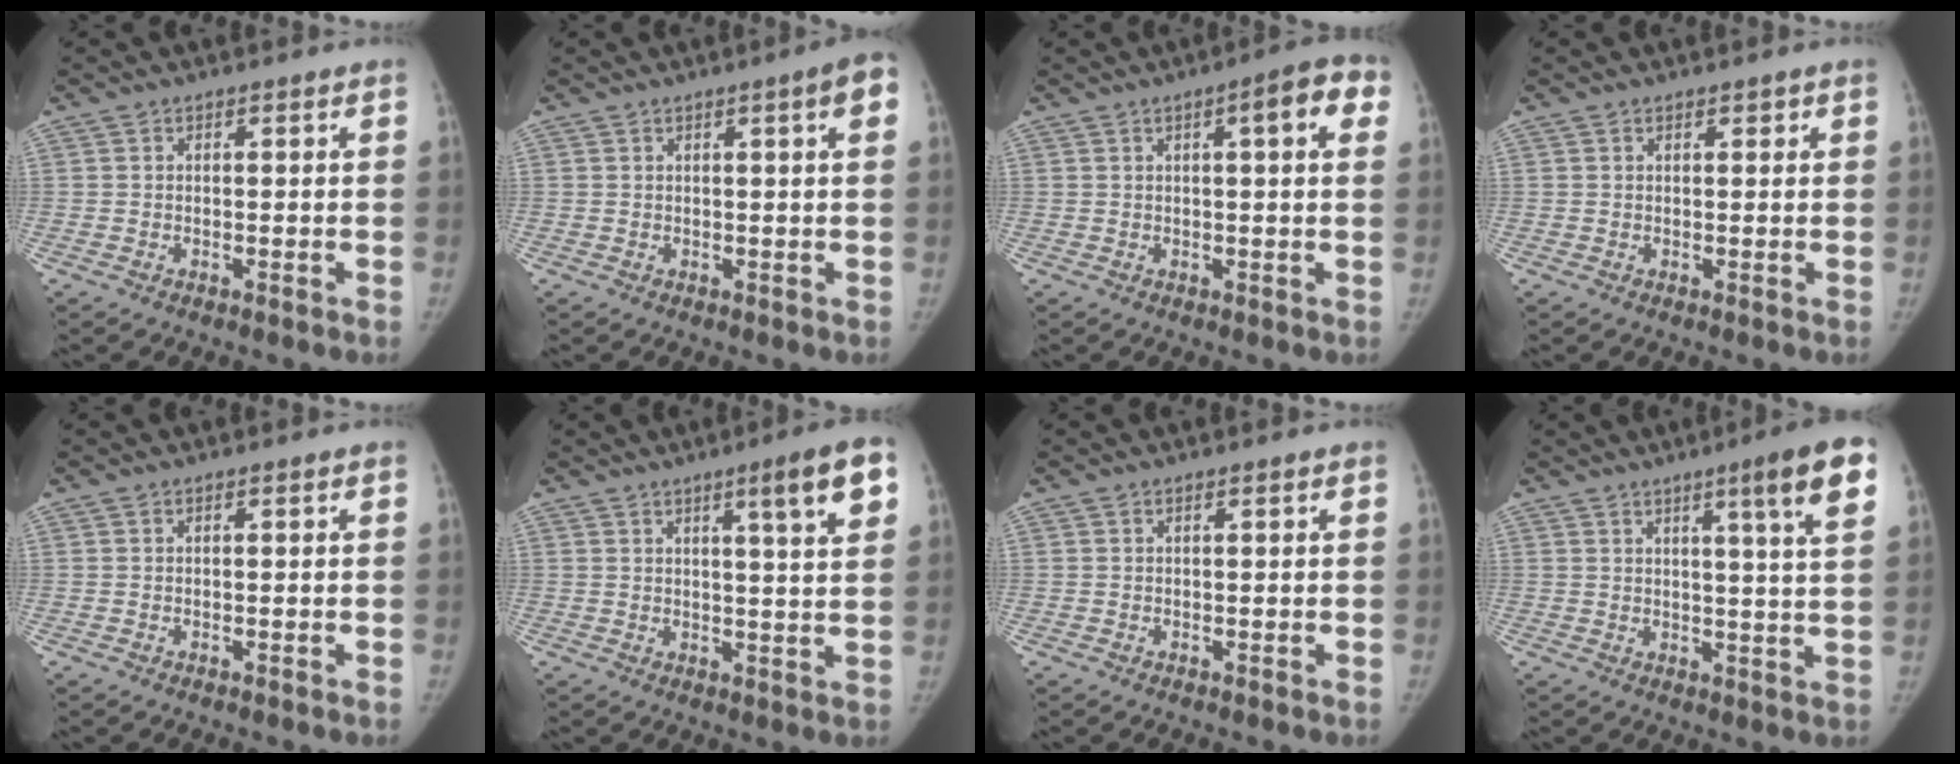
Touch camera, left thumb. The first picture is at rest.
{"total": 4.2, "force": [1.4, 0.3, 3.9], "torque": [-0.045, 0.002, 0.016]}
{"total": 7.1, "force": [2.4, 1.7, 6.4], "torque": [-0.064, 0.009, 0.020]}
{"total": 0.8, "force": [0.6, 0.5, 0.3], "torque": [0.005, -0.001, 0.007]}
{"total": 0.0}
{"total": 9.0, "force": [4.4, 0.8, 7.9], "torque": [-0.103, -0.016, 0.059]}
{"total": 0.0}
{"total": 10.5, "force": [5.4, 0.2, 9.0], "torque": [-0.119, -0.024, 0.069]}